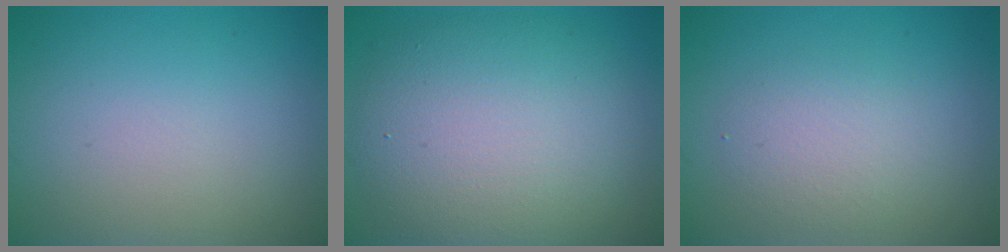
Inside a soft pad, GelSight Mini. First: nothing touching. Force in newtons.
{"total": 9.2, "press": 9.2, "slide": 0.7}
{"total": 2.5, "press": 2.5, "slide": 0.1}